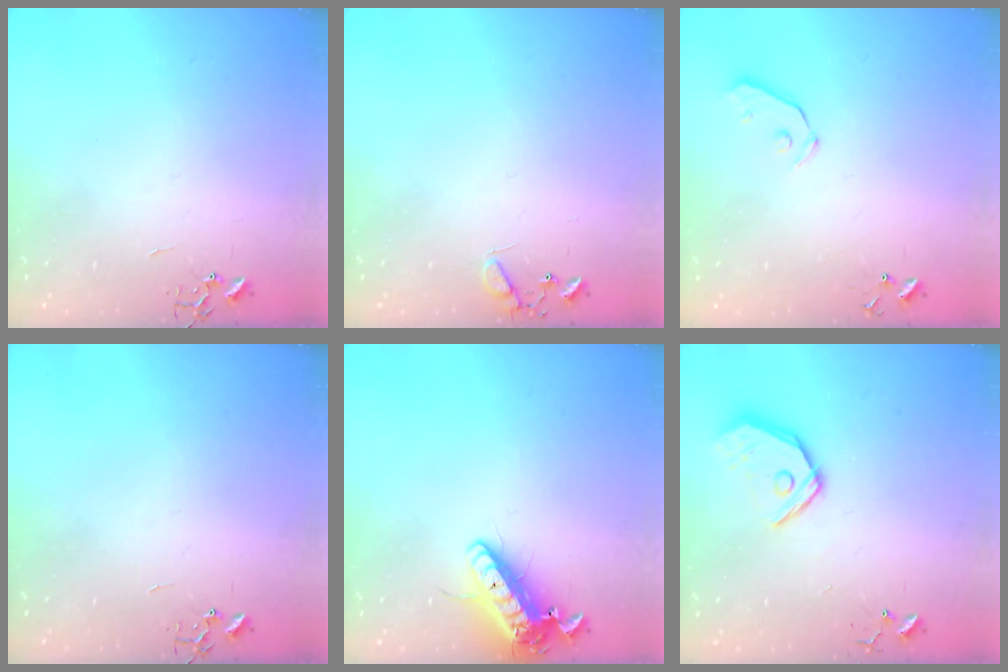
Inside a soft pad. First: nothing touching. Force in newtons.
{"total": 6.1, "press": 6.1, "slide": 0.5}
{"total": 3.8, "press": 3.8, "slide": 0.4}
{"total": 0.0}
{"total": 14.8, "press": 14.5, "slide": 2.9}
{"total": 12.4, "press": 12.2, "slide": 1.9}